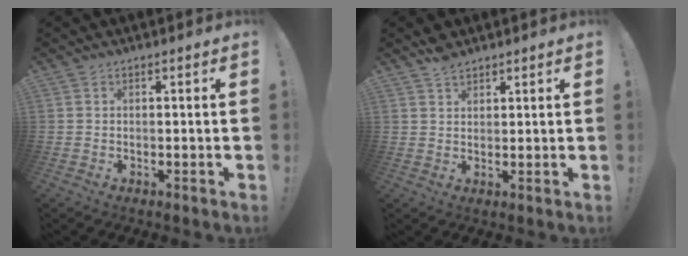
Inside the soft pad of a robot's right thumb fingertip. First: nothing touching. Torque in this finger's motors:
{"motor_torque": [-0.37, 0.40, 0.10, -0.36, 0.00]}